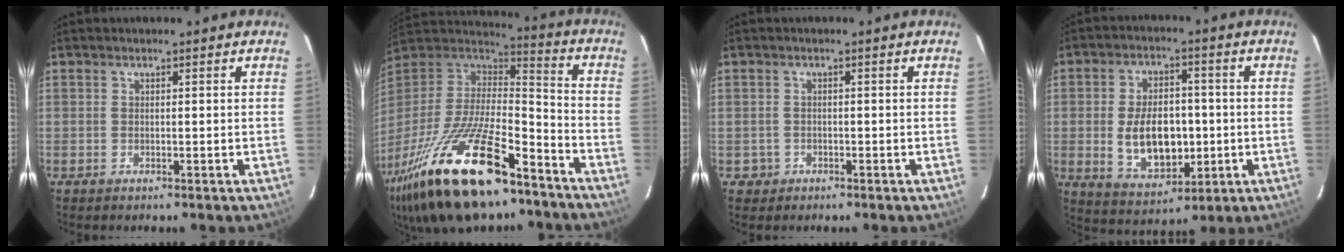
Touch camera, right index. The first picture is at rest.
{"total": 30.6, "force": [-19.6, 10.9, 20.9], "torque": [-0.416, -0.041, -0.324]}
{"total": 2.1, "force": [-0.8, 1.9, 0.1], "torque": [-0.006, 0.005, -0.009]}
{"total": 12.5, "force": [-1.3, 7.6, 9.8], "torque": [-0.189, 0.005, -0.002]}